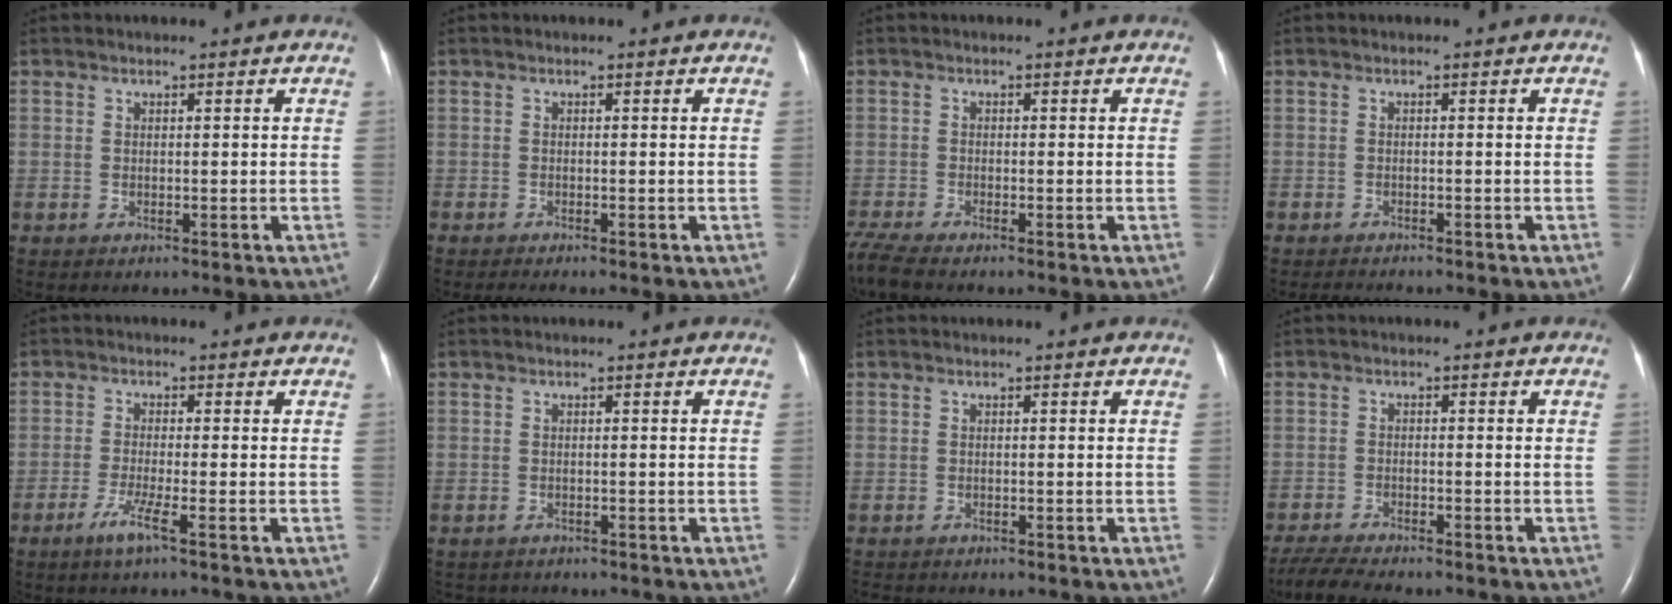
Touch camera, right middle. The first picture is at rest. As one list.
[{"total": 1.7, "force": [-1.5, -0.2, 0.8], "torque": [-0.017, -0.004, -0.025]}, {"total": 3.6, "force": [-3.2, -0.2, 1.6], "torque": [-0.045, -0.016, -0.068]}, {"total": 2.6, "force": [-2.5, 0.3, 0.8], "torque": [-0.015, -0.009, -0.036]}, {"total": 3.4, "force": [-2.0, -0.6, 2.7], "torque": [-0.062, -0.010, -0.043]}, {"total": 2.4, "force": [-2.2, 0.9, 0.1], "torque": [-0.002, -0.004, -0.029]}, {"total": 2.0, "force": [-1.8, 0.7, 0.5], "torque": [-0.009, -0.005, -0.025]}, {"total": 6.7, "force": [-6.1, 0.2, 2.9], "torque": [-0.055, -0.022, -0.104]}]